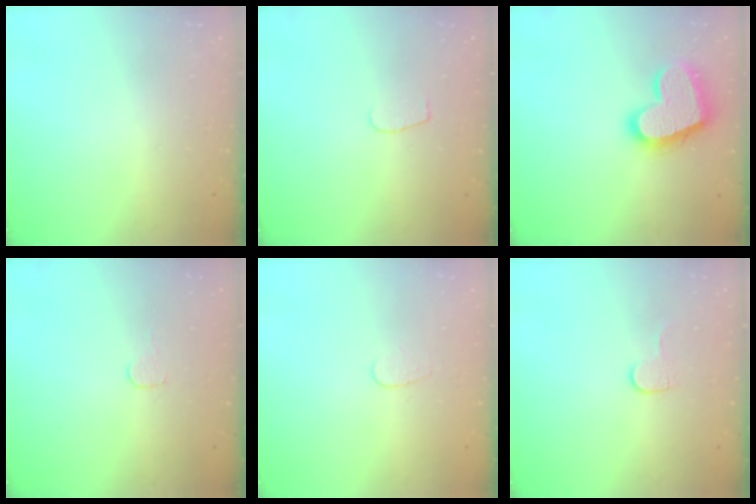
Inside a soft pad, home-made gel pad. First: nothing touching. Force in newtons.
{"total": 3.8, "press": 3.7, "slide": 0.4}
{"total": 20.3, "press": 20.3, "slide": 1.5}
{"total": 3.5, "press": 3.5, "slide": 0.3}
{"total": 3.6, "press": 3.5, "slide": 0.4}
{"total": 3.4, "press": 3.4, "slide": 0.4}